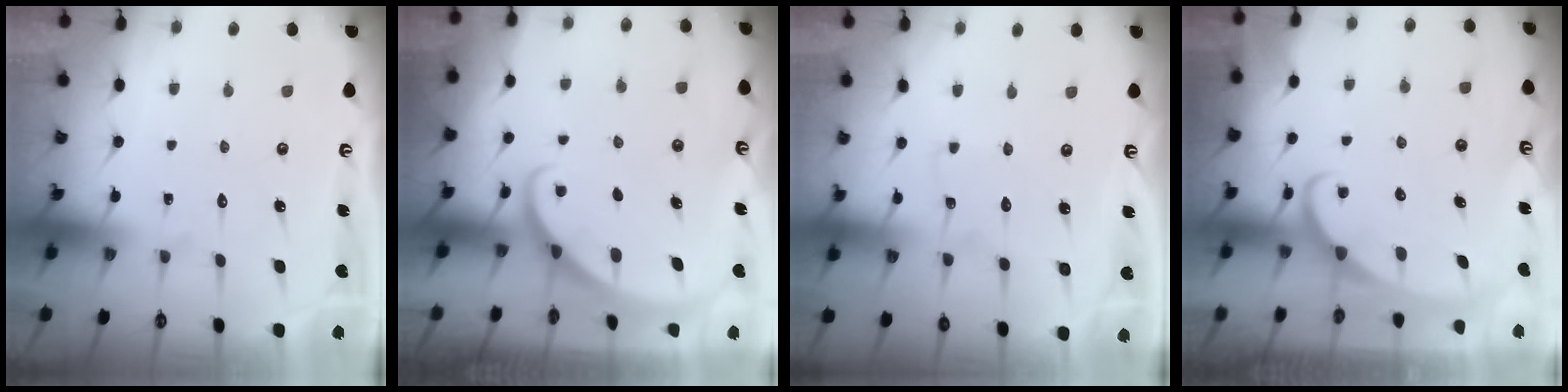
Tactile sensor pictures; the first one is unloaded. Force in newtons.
{"total": 2.0, "press": 2.0, "slide": 0.1}
{"total": 2.5, "press": 2.5, "slide": 0.3}
{"total": 2.5, "press": 2.4, "slide": 0.3}